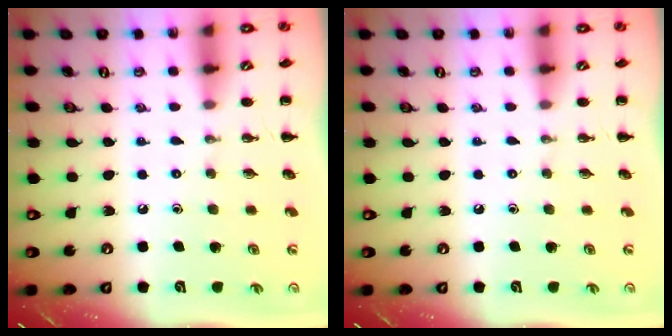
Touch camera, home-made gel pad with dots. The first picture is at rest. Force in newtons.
{"total": 0.0}